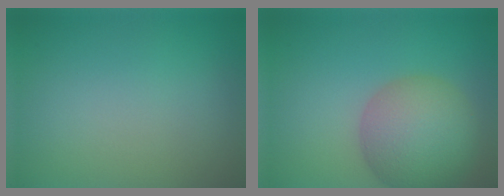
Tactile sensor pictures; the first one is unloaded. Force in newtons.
{"total": 7.8, "press": 7.8, "slide": 0.3}